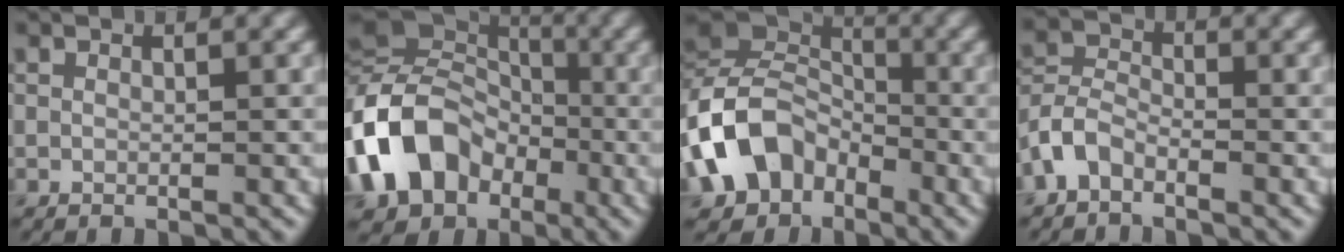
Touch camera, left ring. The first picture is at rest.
{"total": 12.2, "force": [-4.3, 9.3, 6.7], "torque": [-0.142, -0.018, -0.092]}
{"total": 9.4, "force": [-4.2, 7.1, 4.5], "torque": [-0.086, -0.002, -0.093]}
{"total": 3.3, "force": [-2.1, 1.9, 1.6], "torque": [-0.034, 0.008, -0.054]}